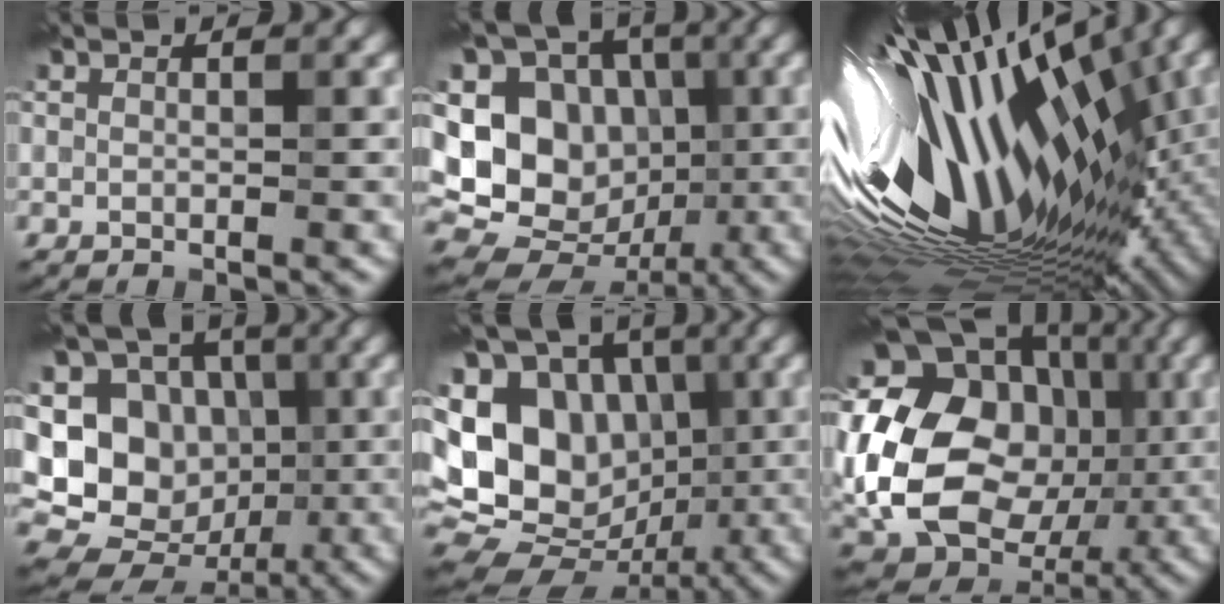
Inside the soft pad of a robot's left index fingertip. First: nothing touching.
{"total": 14.0, "force": [-0.2, 12.2, 6.9], "torque": [-0.138, 0.020, -0.024]}
{"total": 18.9, "force": [-0.8, 8.1, 17.0], "torque": [-0.288, -0.028, -0.015]}
{"total": 12.2, "force": [-0.4, 10.9, 5.6], "torque": [-0.113, 0.018, -0.027]}
{"total": 16.7, "force": [0.2, 14.0, 9.1], "torque": [-0.179, 0.032, -0.022]}
{"total": 23.3, "force": [0.0, 19.9, 12.1], "torque": [-0.244, 0.031, -0.034]}